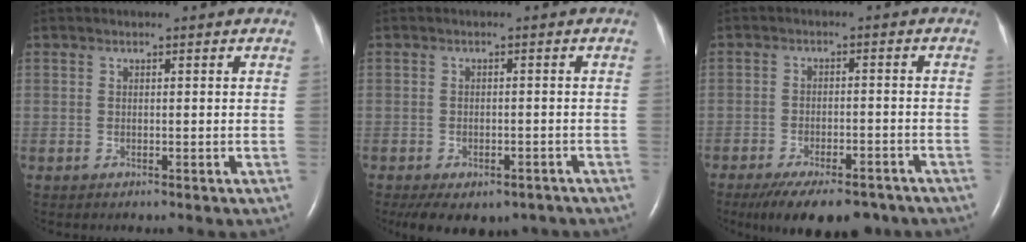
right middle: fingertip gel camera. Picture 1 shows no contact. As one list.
[{"total": 10.1, "force": [-7.1, 5.3, 4.8], "torque": [-0.083, 0.000, -0.092]}, {"total": 13.3, "force": [-10.5, 4.5, 6.8], "torque": [-0.114, -0.012, -0.150]}]